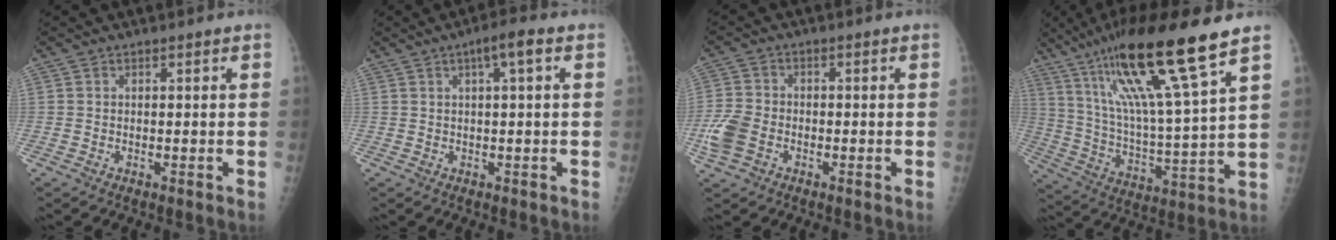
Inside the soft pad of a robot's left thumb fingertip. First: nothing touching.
{"total": 3.6, "force": [1.1, 0.5, 3.4], "torque": [-0.057, 0.011, 0.016]}
{"total": 6.4, "force": [-2.5, 4.6, 3.7], "torque": [-0.090, 0.009, -0.051]}
{"total": 22.0, "force": [13.2, 2.0, 17.5], "torque": [-0.312, -0.044, 0.234]}